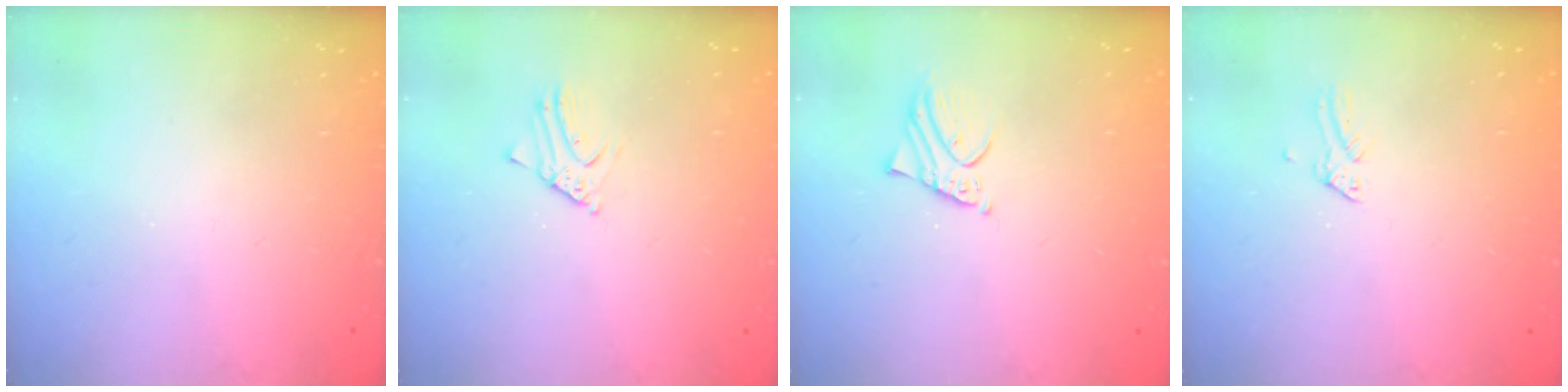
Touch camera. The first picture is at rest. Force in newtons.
{"total": 2.5, "press": 2.5, "slide": 0.2}
{"total": 2.9, "press": 2.9, "slide": 0.2}
{"total": 0.0}